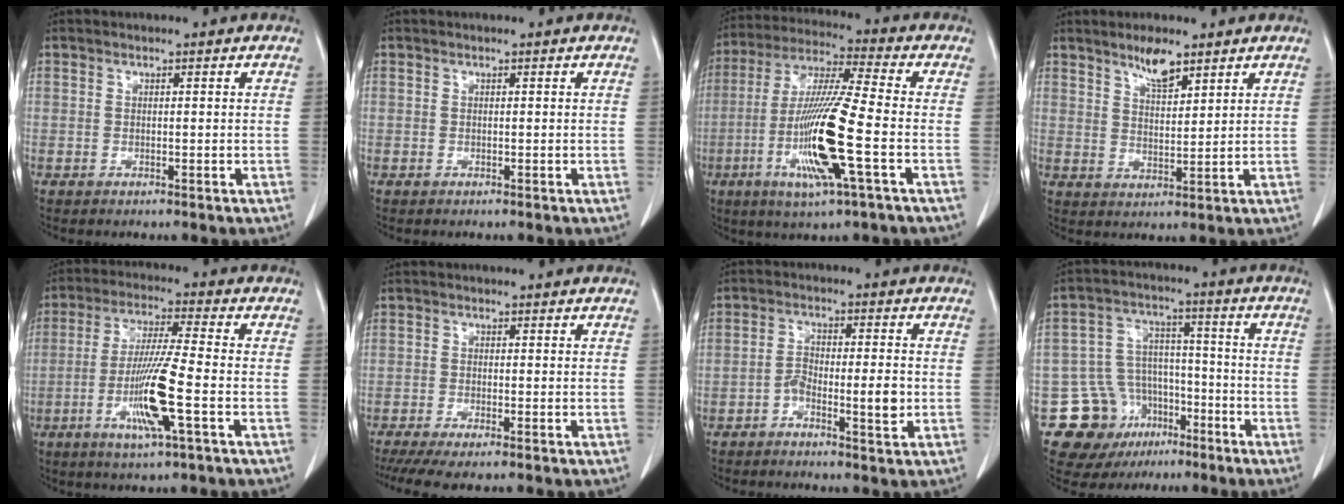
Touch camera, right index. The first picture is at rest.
{"total": 0.0}
{"total": 15.4, "force": [-4.4, 0.1, 14.8], "torque": [-0.303, -0.017, -0.088]}
{"total": 4.8, "force": [3.6, 1.1, 3.0], "torque": [-0.057, -0.002, 0.067]}
{"total": 10.8, "force": [-3.4, -0.4, 10.2], "torque": [-0.203, -0.015, -0.068]}
{"total": 6.8, "force": [-5.4, 0.7, 3.9], "torque": [-0.054, -0.013, -0.087]}
{"total": 5.1, "force": [-1.7, 1.5, 4.5], "torque": [-0.075, 0.008, -0.028]}
{"total": 13.0, "force": [-7.3, 10.2, 3.5], "torque": [-0.058, 0.054, -0.107]}